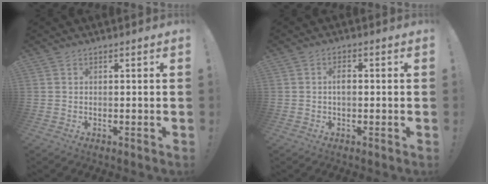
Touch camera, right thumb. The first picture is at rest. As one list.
[{"total": 2.5, "force": [-0.1, 1.3, 2.1], "torque": [-0.035, 0.005, -0.005]}]